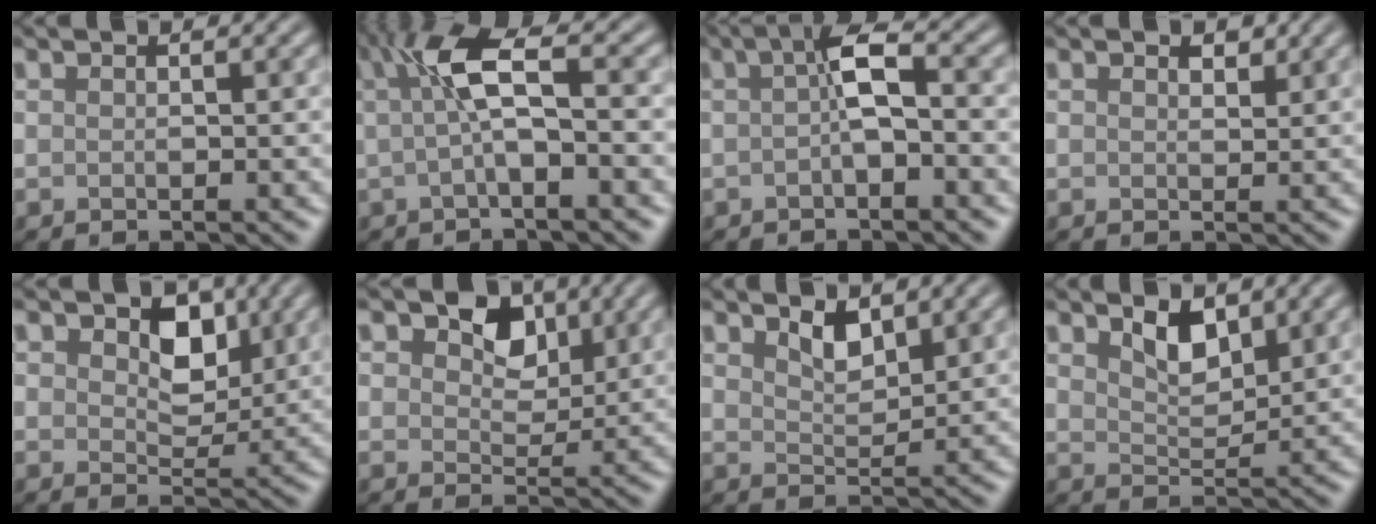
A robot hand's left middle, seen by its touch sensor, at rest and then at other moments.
{"total": 4.7, "force": [0.8, 0.9, 4.5], "torque": [-0.092, 0.015, 0.014]}
{"total": 3.0, "force": [0.0, 0.5, 2.9], "torque": [-0.054, 0.014, 0.000]}
{"total": 1.2, "force": [1.1, 0.2, 0.3], "torque": [-0.005, 0.004, 0.021]}
{"total": 3.8, "force": [1.6, 2.5, 2.3], "torque": [-0.044, 0.001, 0.026]}
{"total": 4.1, "force": [2.1, 2.7, 2.2], "torque": [-0.040, 0.005, 0.026]}
{"total": 2.1, "force": [1.8, 0.6, 0.8], "torque": [-0.021, 0.000, 0.038]}
{"total": 2.7, "force": [2.1, 1.0, 1.4], "torque": [-0.035, 0.000, 0.041]}